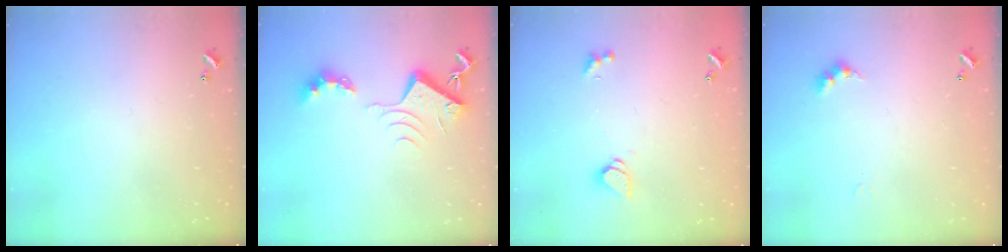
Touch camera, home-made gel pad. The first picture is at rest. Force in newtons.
{"total": 8.8, "press": 8.7, "slide": 1.1}
{"total": 1.8, "press": 1.8, "slide": 0.5}
{"total": 2.8, "press": 2.8, "slide": 0.6}